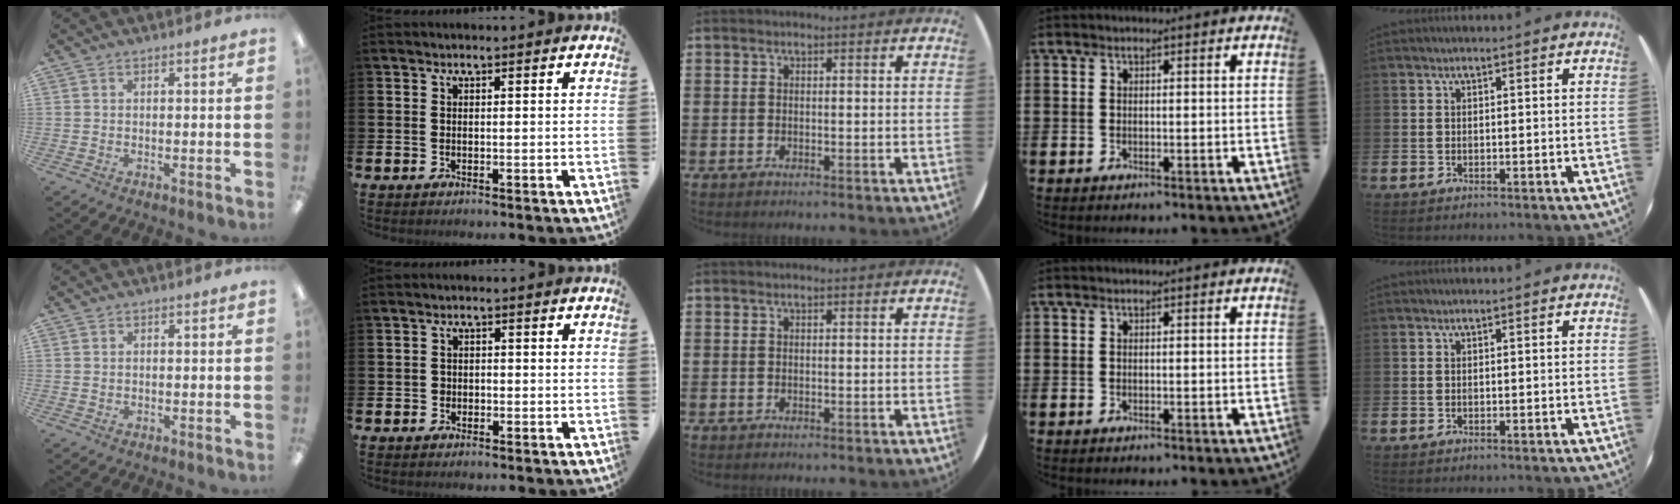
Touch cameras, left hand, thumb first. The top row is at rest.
{"thumb": {"total": 0.5, "force": [0.2, 0.5, 0.1], "torque": [-0.003, 0.005, 0.002]}, "index": {"total": 1.2, "force": [-0.6, 1.0, 0.2], "torque": [-0.005, 0.005, -0.015]}}